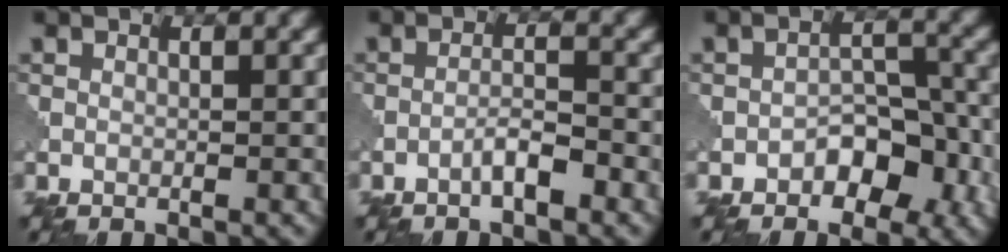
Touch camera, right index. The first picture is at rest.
{"total": 2.4, "force": [-1.5, 0.4, 1.8], "torque": [-0.032, 0.010, -0.030]}
{"total": 4.5, "force": [-2.2, 2.6, 2.9], "torque": [-0.032, 0.008, -0.032]}